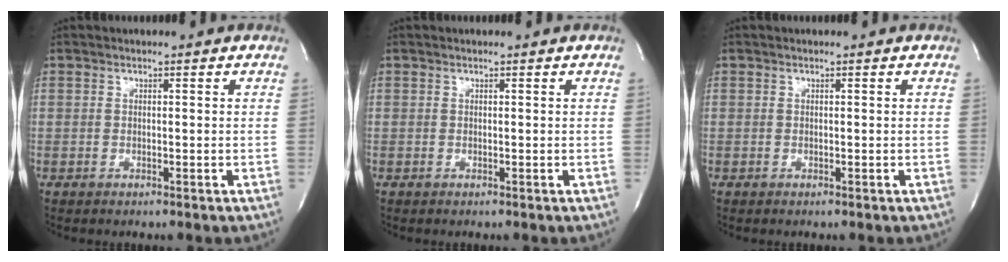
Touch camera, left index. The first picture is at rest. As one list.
[{"total": 0.0}, {"total": 0.0}]